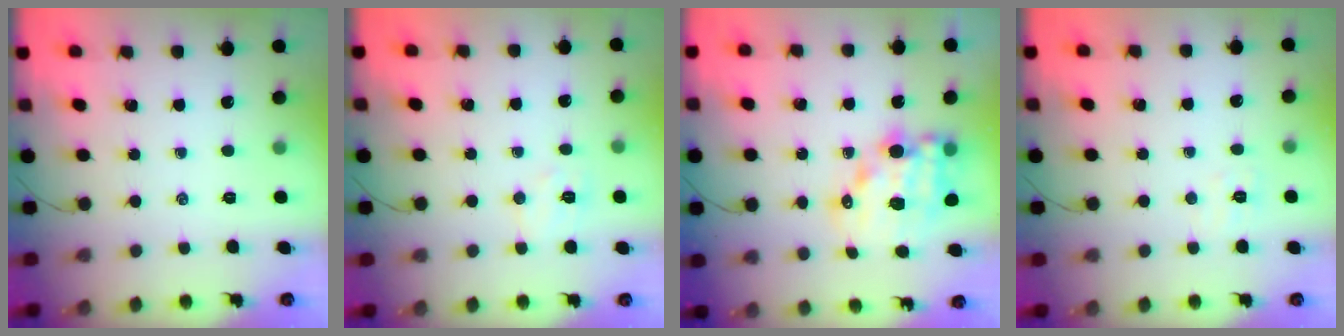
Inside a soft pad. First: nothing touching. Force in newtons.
{"total": 5.7, "press": 5.6, "slide": 1.1}
{"total": 13.3, "press": 12.9, "slide": 3.3}
{"total": 5.3, "press": 5.1, "slide": 1.3}